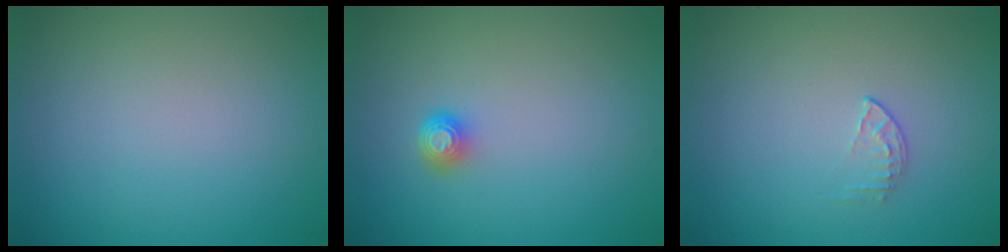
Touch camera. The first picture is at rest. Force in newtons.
{"total": 1.5, "press": 1.2, "slide": 0.9}
{"total": 0.8, "press": 0.6, "slide": 0.6}